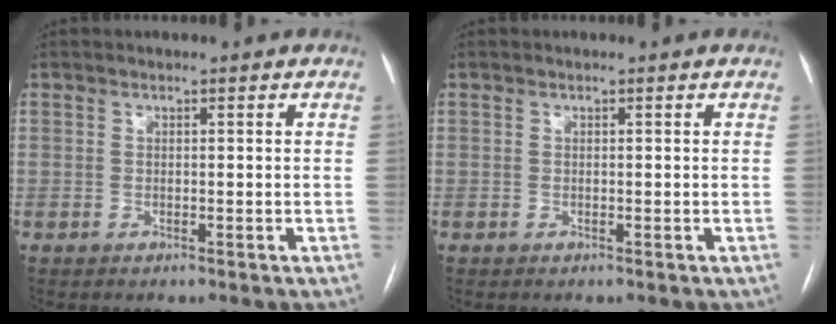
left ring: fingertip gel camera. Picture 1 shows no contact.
{"total": 0.0}